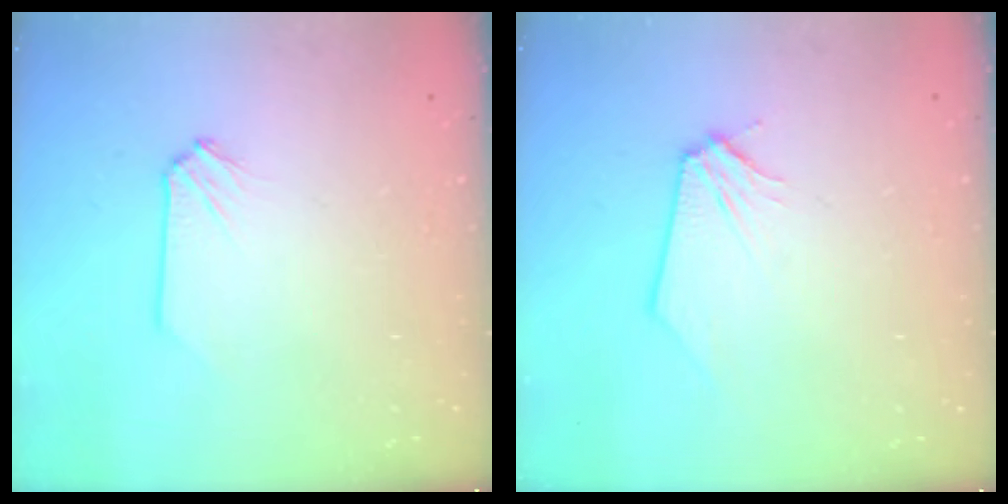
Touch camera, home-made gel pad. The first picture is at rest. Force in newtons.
{"total": 0.0}